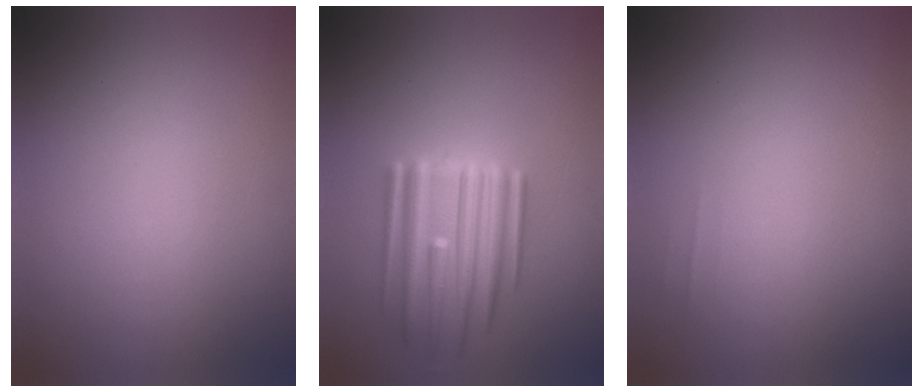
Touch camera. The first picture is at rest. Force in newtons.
{"total": 5.5}
{"total": 2.1}